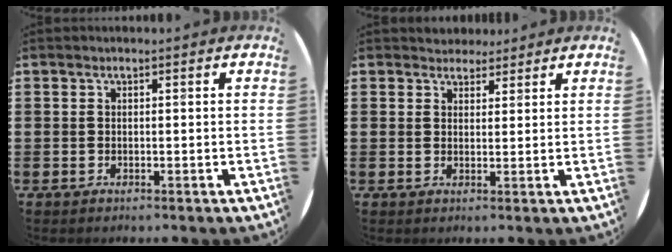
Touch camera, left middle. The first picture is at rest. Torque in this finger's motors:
{"motor_torque": [0.37, -0.31, -0.01, 0.00]}